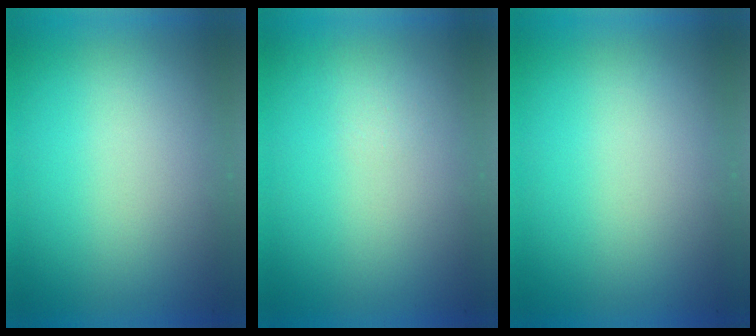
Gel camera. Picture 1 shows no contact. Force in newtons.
{"total": 1.3}
{"total": 0.0}